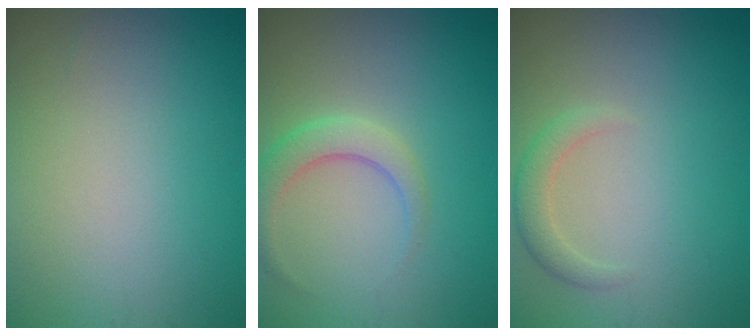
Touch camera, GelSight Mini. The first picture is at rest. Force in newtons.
{"total": 2.9, "press": 2.9, "slide": 0.1}
{"total": 2.0, "press": 2.0, "slide": 0.2}